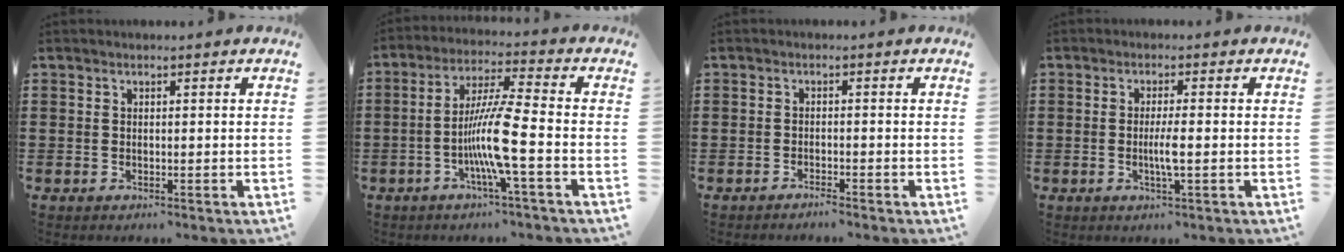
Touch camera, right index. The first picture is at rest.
{"total": 9.6, "force": [-3.1, 0.3, 9.1], "torque": [-0.183, -0.010, -0.065]}
{"total": 1.3, "force": [-1.2, -0.1, 0.3], "torque": [-0.009, -0.001, -0.024]}
{"total": 3.2, "force": [-0.6, 0.2, 3.2], "torque": [-0.063, -0.007, -0.015]}